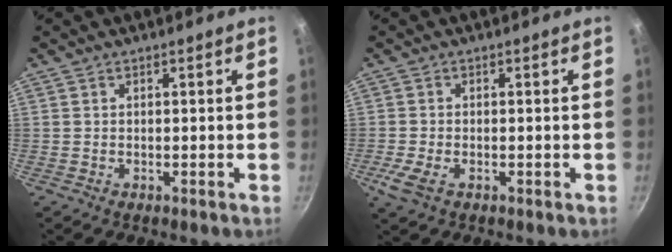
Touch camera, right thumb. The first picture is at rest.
{"total": 3.7, "force": [-1.4, 2.0, 2.8], "torque": [-0.063, -0.004, -0.030]}